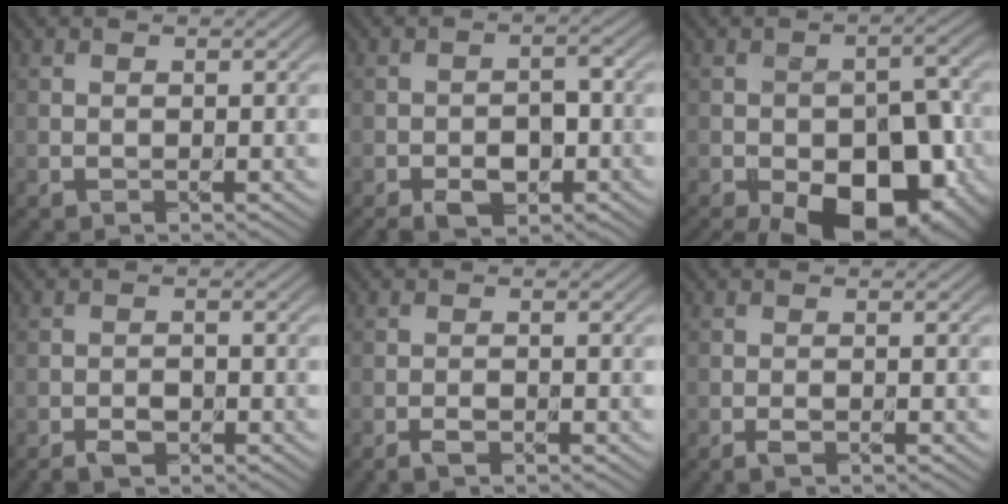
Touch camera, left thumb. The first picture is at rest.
{"total": 5.8, "force": [-3.4, 3.4, 3.3], "torque": [-0.033, 0.002, -0.055]}
{"total": 15.9, "force": [-8.2, 8.3, 10.7], "torque": [-0.121, -0.016, -0.119]}
{"total": 2.0, "force": [-1.6, 0.9, 1.0], "torque": [-0.012, -0.001, -0.031]}
{"total": 1.5, "force": [-1.2, 0.2, 0.9], "torque": [-0.011, 0.003, -0.025]}
{"total": 1.3, "force": [-0.9, 0.2, 0.9], "torque": [-0.013, 0.002, -0.020]}